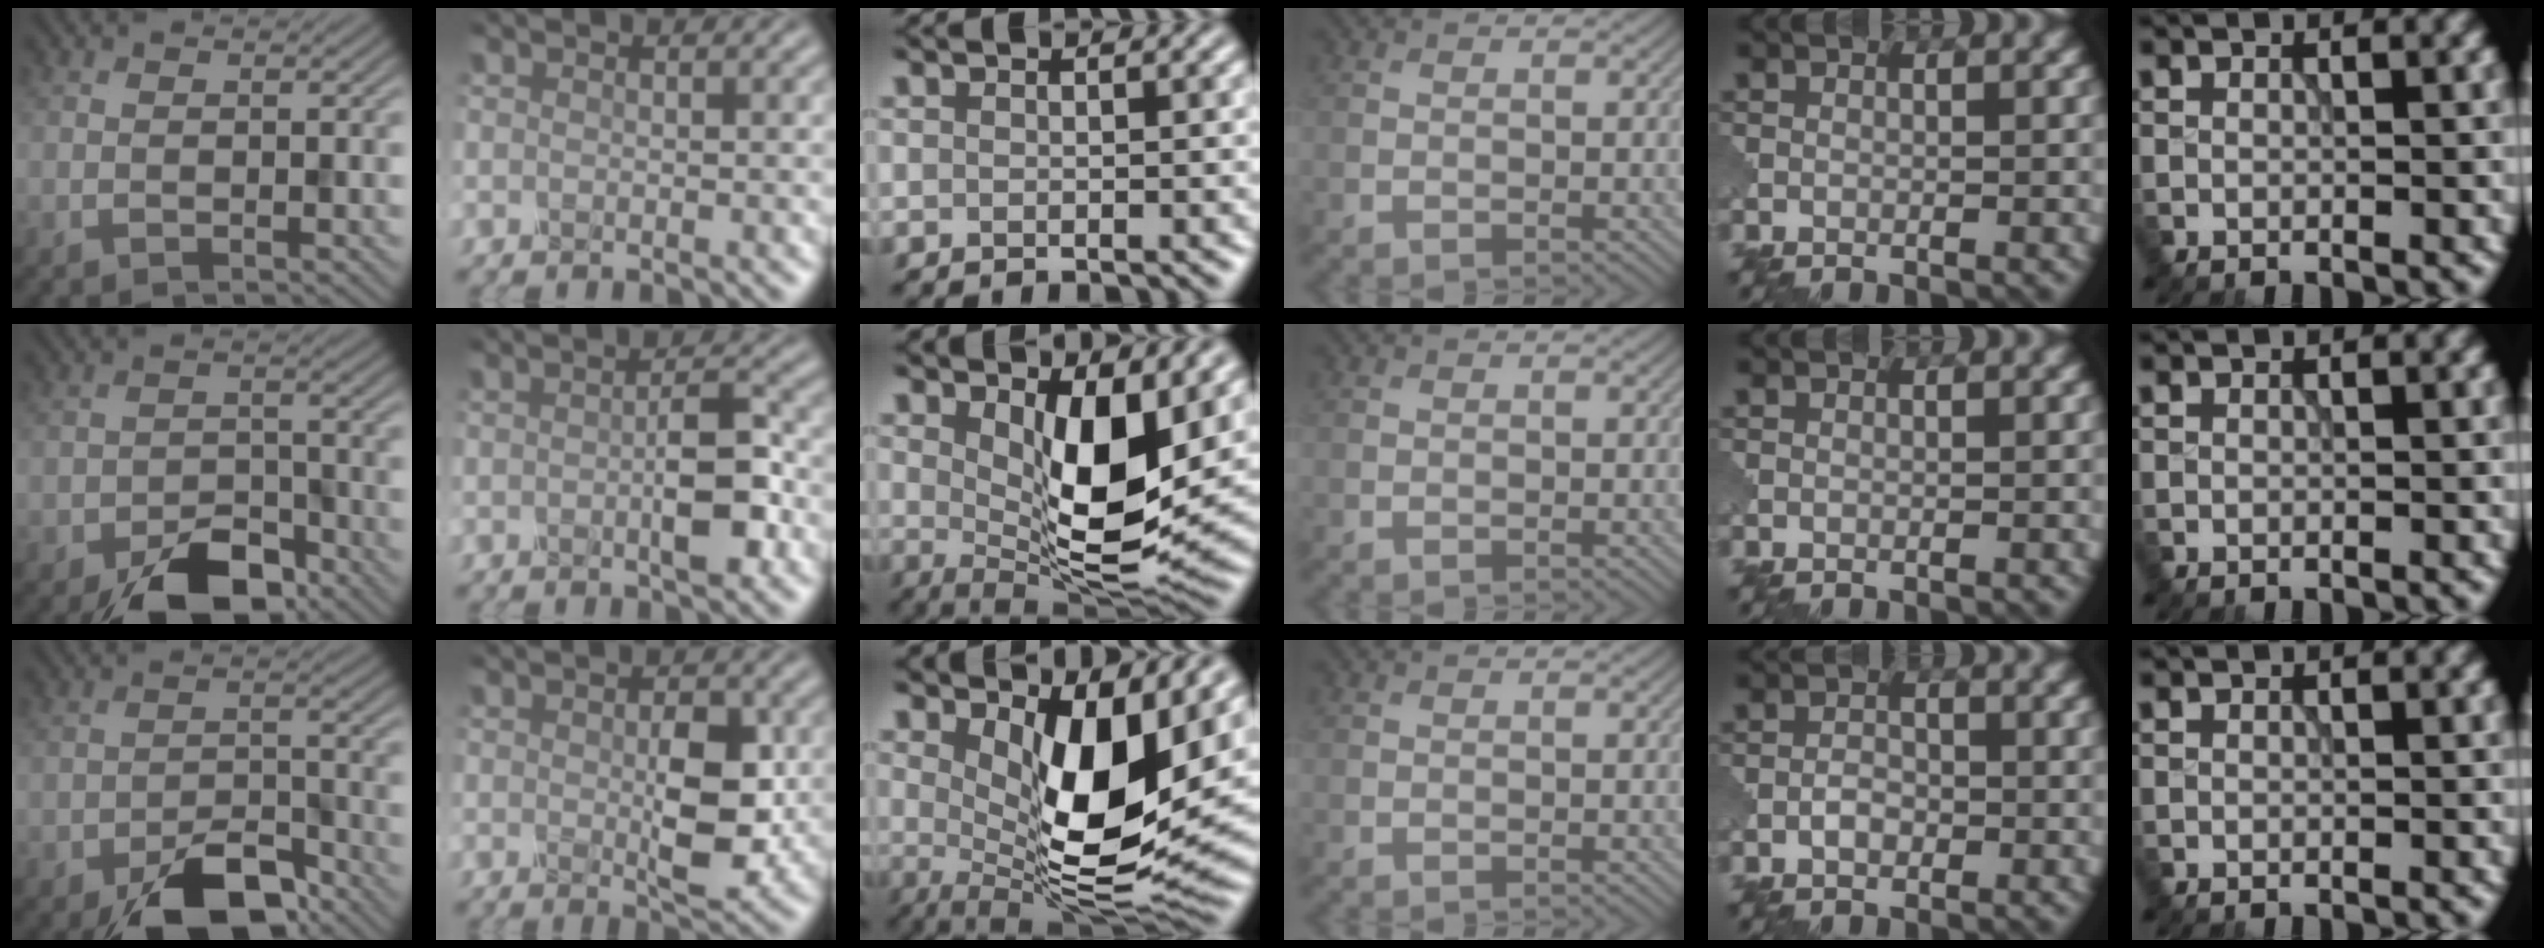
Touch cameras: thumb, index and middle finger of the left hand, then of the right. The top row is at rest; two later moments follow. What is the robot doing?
{"motion": "press", "object": "mechanical pencil"}